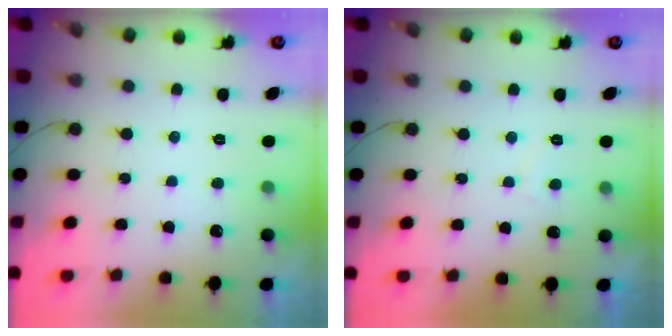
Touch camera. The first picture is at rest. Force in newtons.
{"total": 1.7, "press": 1.6, "slide": 0.5}